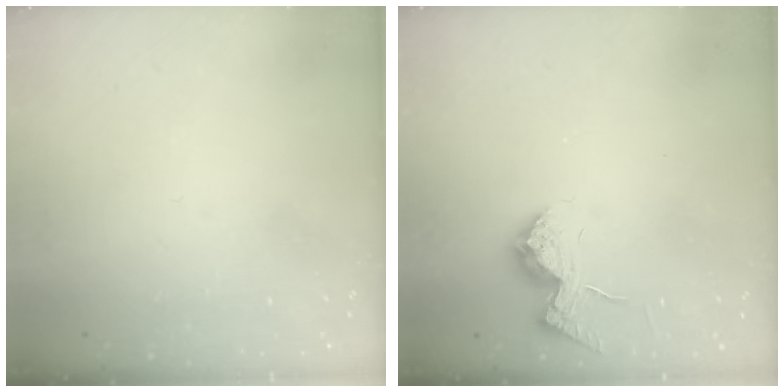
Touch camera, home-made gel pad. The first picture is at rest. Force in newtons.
{"total": 12.1, "press": 12.1, "slide": 0.5}